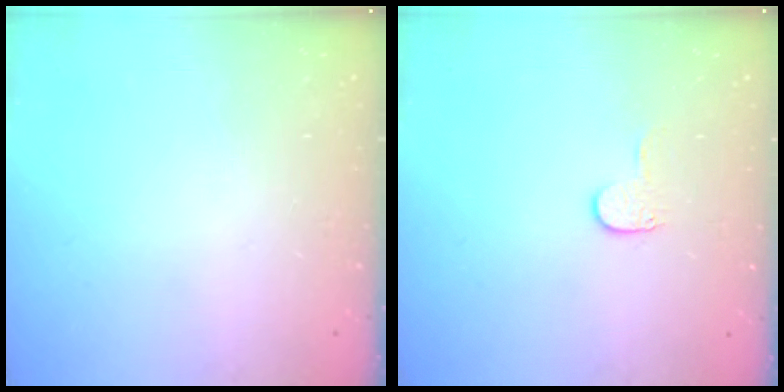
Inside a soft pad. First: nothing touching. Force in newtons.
{"total": 4.7, "press": 4.7, "slide": 0.5}